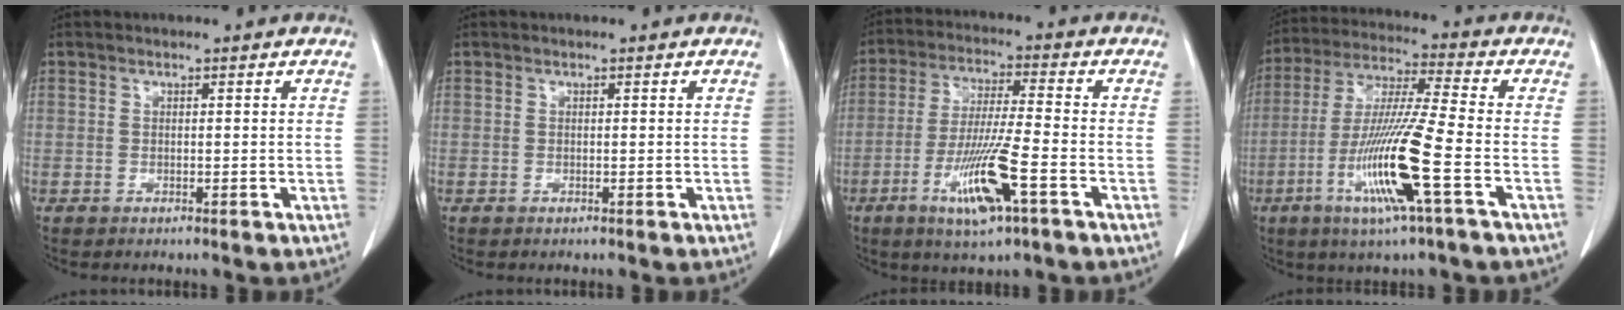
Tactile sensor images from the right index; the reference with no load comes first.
{"total": 0.0}
{"total": 11.3, "force": [-4.8, 0.5, 10.3], "torque": [-0.199, -0.019, -0.086]}
{"total": 14.6, "force": [-5.1, -0.5, 13.7], "torque": [-0.281, -0.019, -0.100]}